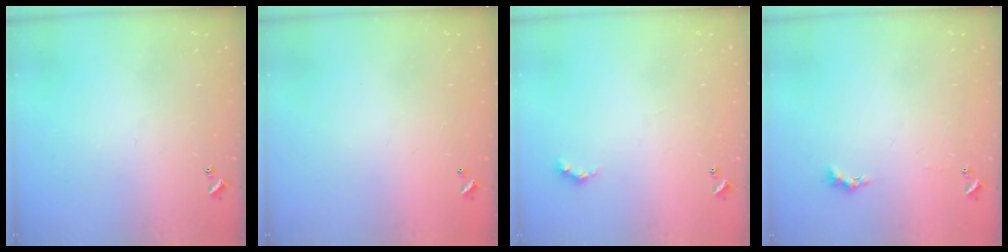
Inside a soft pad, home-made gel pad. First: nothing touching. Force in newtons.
{"total": 2.8, "press": 2.8, "slide": 0.1}
{"total": 3.4, "press": 3.3, "slide": 0.6}
{"total": 0.6, "press": 0.4, "slide": 0.5}